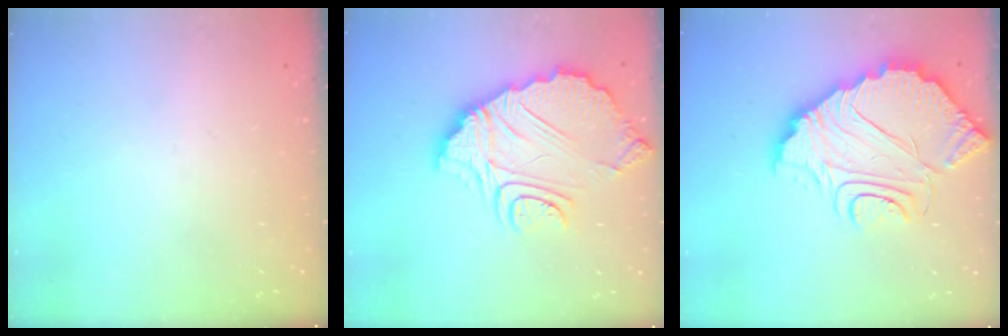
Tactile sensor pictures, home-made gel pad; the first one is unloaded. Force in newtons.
{"total": 15.4, "press": 15.3, "slide": 1.6}
{"total": 14.8, "press": 14.7, "slide": 1.1}